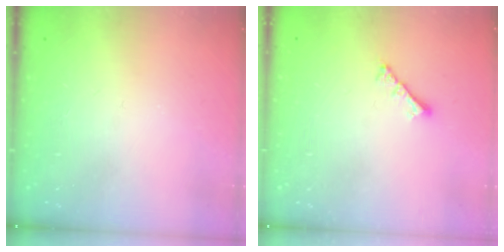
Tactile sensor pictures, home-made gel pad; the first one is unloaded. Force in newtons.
{"total": 2.8, "press": 2.7, "slide": 0.6}